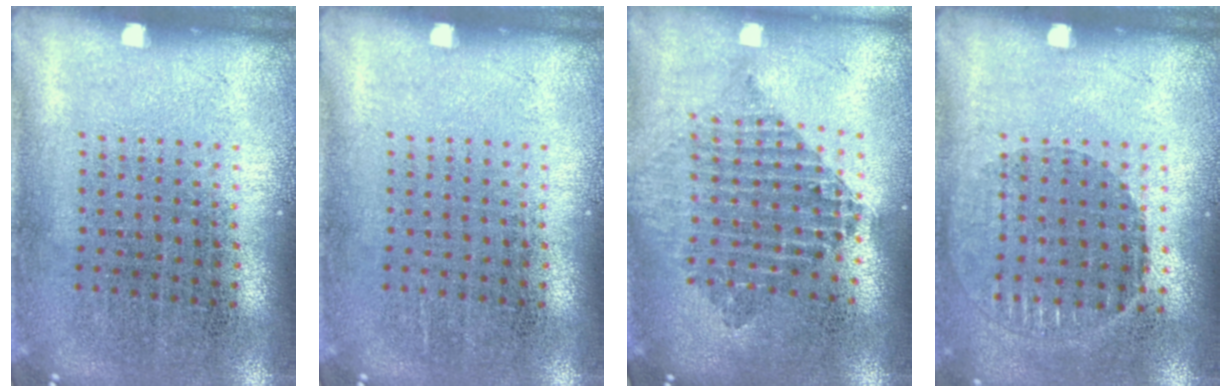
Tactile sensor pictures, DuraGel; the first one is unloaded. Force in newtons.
{"total": 0.0}
{"total": 2.1, "press": 1.7, "slide": 1.2}
{"total": 0.9, "press": 0.8, "slide": 0.4}